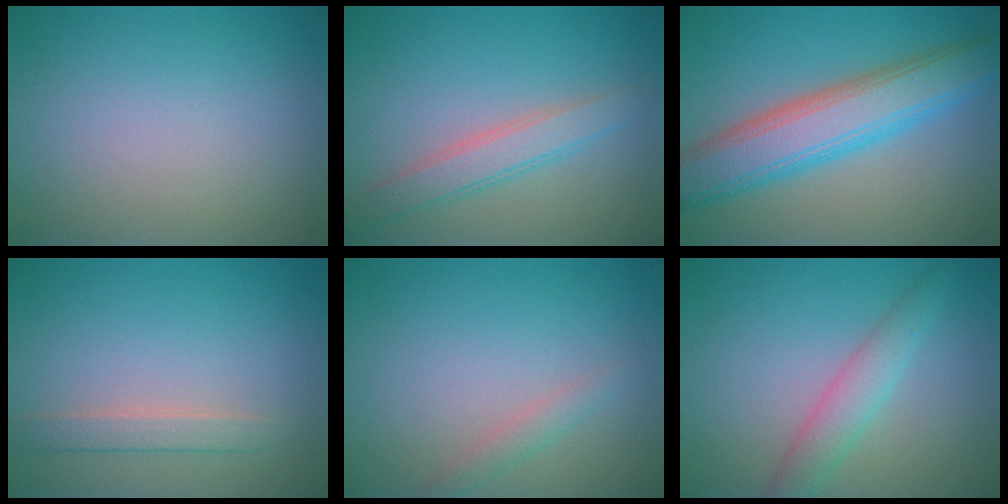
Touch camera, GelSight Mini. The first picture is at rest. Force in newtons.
{"total": 2.9, "press": 2.9, "slide": 0.1}
{"total": 7.6, "press": 7.6, "slide": 0.1}
{"total": 1.8, "press": 1.8, "slide": 0.1}
{"total": 1.3, "press": 1.3, "slide": 0.1}
{"total": 2.9, "press": 2.9, "slide": 0.1}